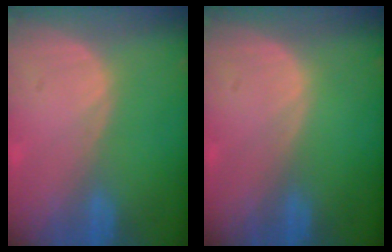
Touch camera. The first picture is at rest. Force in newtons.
{"total": 0.0}